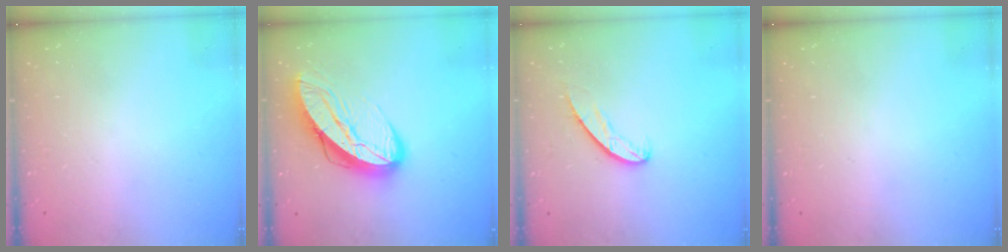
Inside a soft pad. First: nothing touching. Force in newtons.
{"total": 13.5, "press": 13.5, "slide": 1.1}
{"total": 5.9, "press": 5.9, "slide": 0.4}
{"total": 0.0}